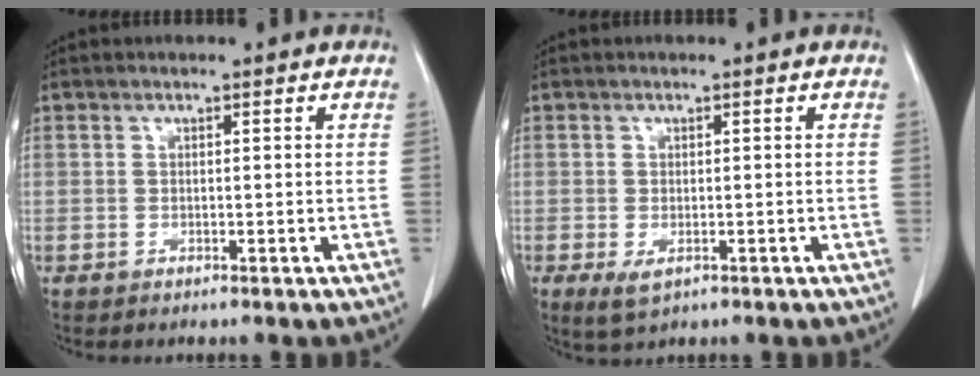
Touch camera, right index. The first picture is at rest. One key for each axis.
{"total": 2.7, "fx": -1.1, "fy": 1.4, "fz": 2.1, "tx": -0.039, "ty": -0.007, "tz": -0.009}